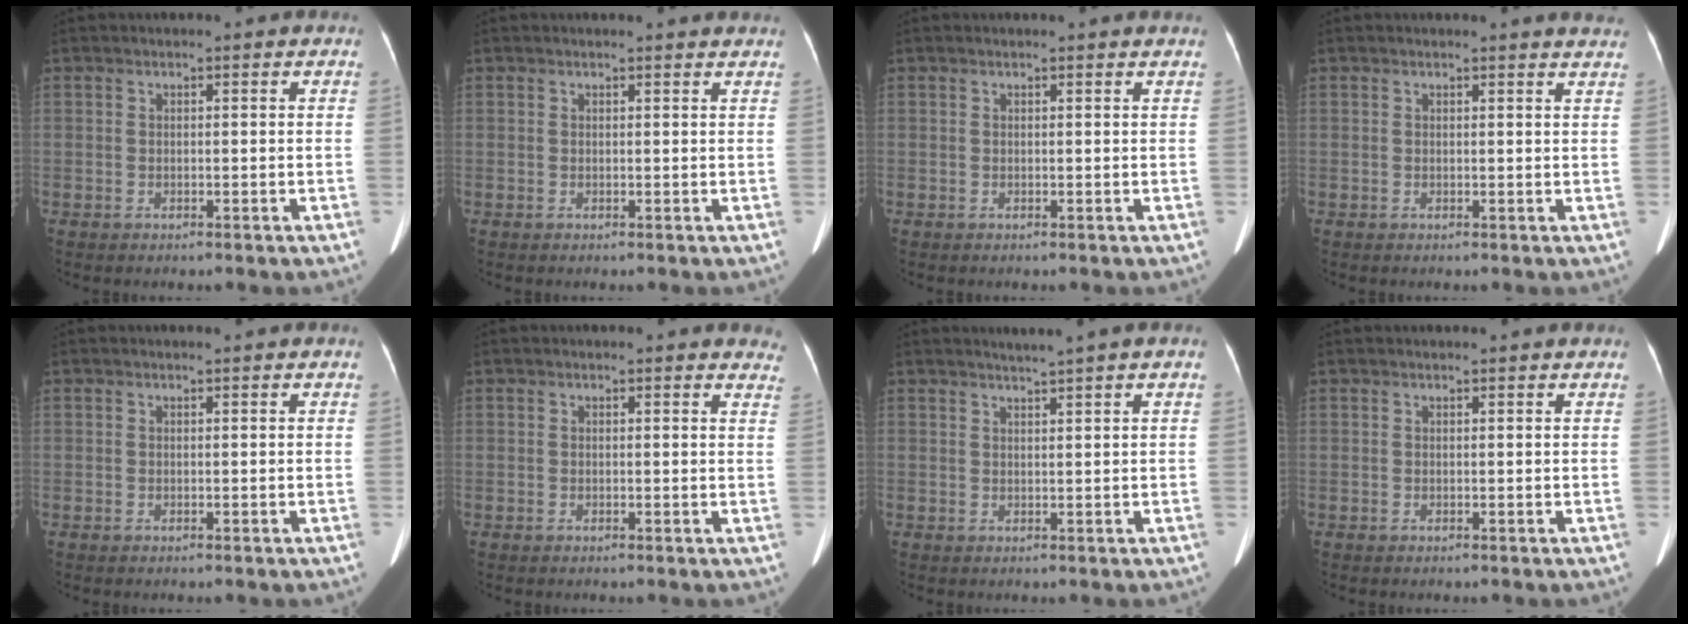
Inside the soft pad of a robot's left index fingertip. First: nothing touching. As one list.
[{"total": 2.4, "force": [2.3, 0.0, 0.4], "torque": [-0.009, 0.000, 0.017]}, {"total": 1.4, "force": [1.4, -0.2, 0.3], "torque": [-0.014, 0.000, 0.011]}, {"total": 4.2, "force": [4.1, 0.2, 0.9], "torque": [-0.011, -0.009, 0.021]}, {"total": 0.5, "force": [0.5, 0.0, 0.2], "torque": [-0.006, 0.002, 0.009]}, {"total": 6.2, "force": [5.8, 1.7, 1.1], "torque": [0.018, -0.015, 0.028]}, {"total": 2.1, "force": [1.7, -0.9, 0.9], "torque": [-0.015, -0.001, 0.033]}, {"total": 1.9, "force": [1.8, -0.1, 0.5], "torque": [-0.014, 0.012, 0.022]}]